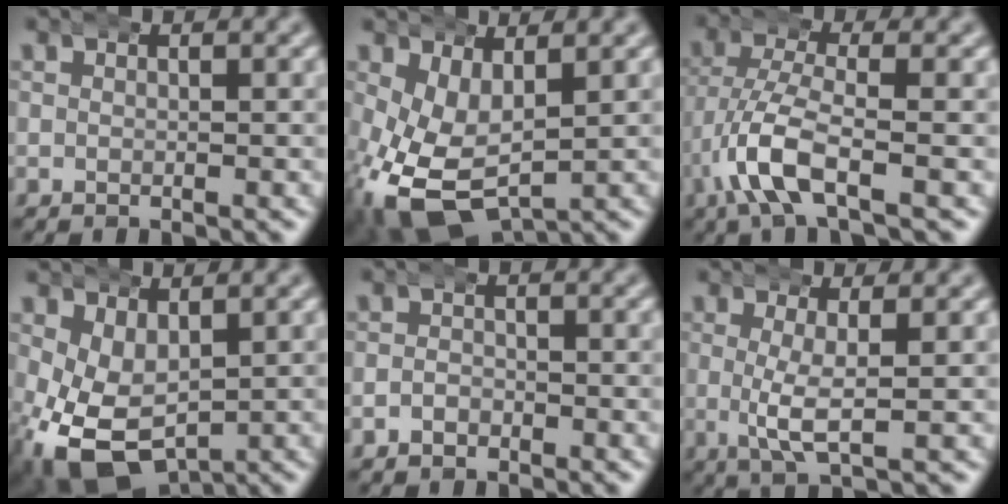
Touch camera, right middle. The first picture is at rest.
{"total": 10.1, "force": [-3.4, 7.2, 6.2], "torque": [-0.159, -0.073, -0.027]}
{"total": 5.1, "force": [-1.4, 2.0, 4.5], "torque": [-0.121, -0.023, -0.011]}
{"total": 10.0, "force": [-3.5, 7.2, 6.0], "torque": [-0.148, -0.078, -0.024]}
{"total": 1.4, "force": [-1.1, 0.9, 0.1], "torque": [-0.004, -0.013, -0.015]}
{"total": 3.4, "force": [0.1, 0.6, 3.4], "torque": [-0.076, -0.018, 0.013]}